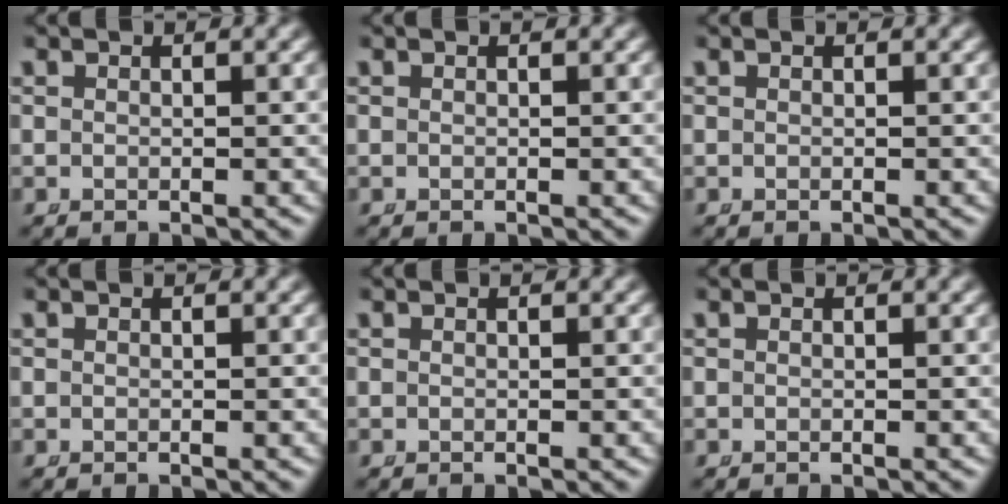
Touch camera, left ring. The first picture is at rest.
{"total": 0.0}
{"total": 0.0}
{"total": 0.0}
{"total": 0.0}
{"total": 0.0}